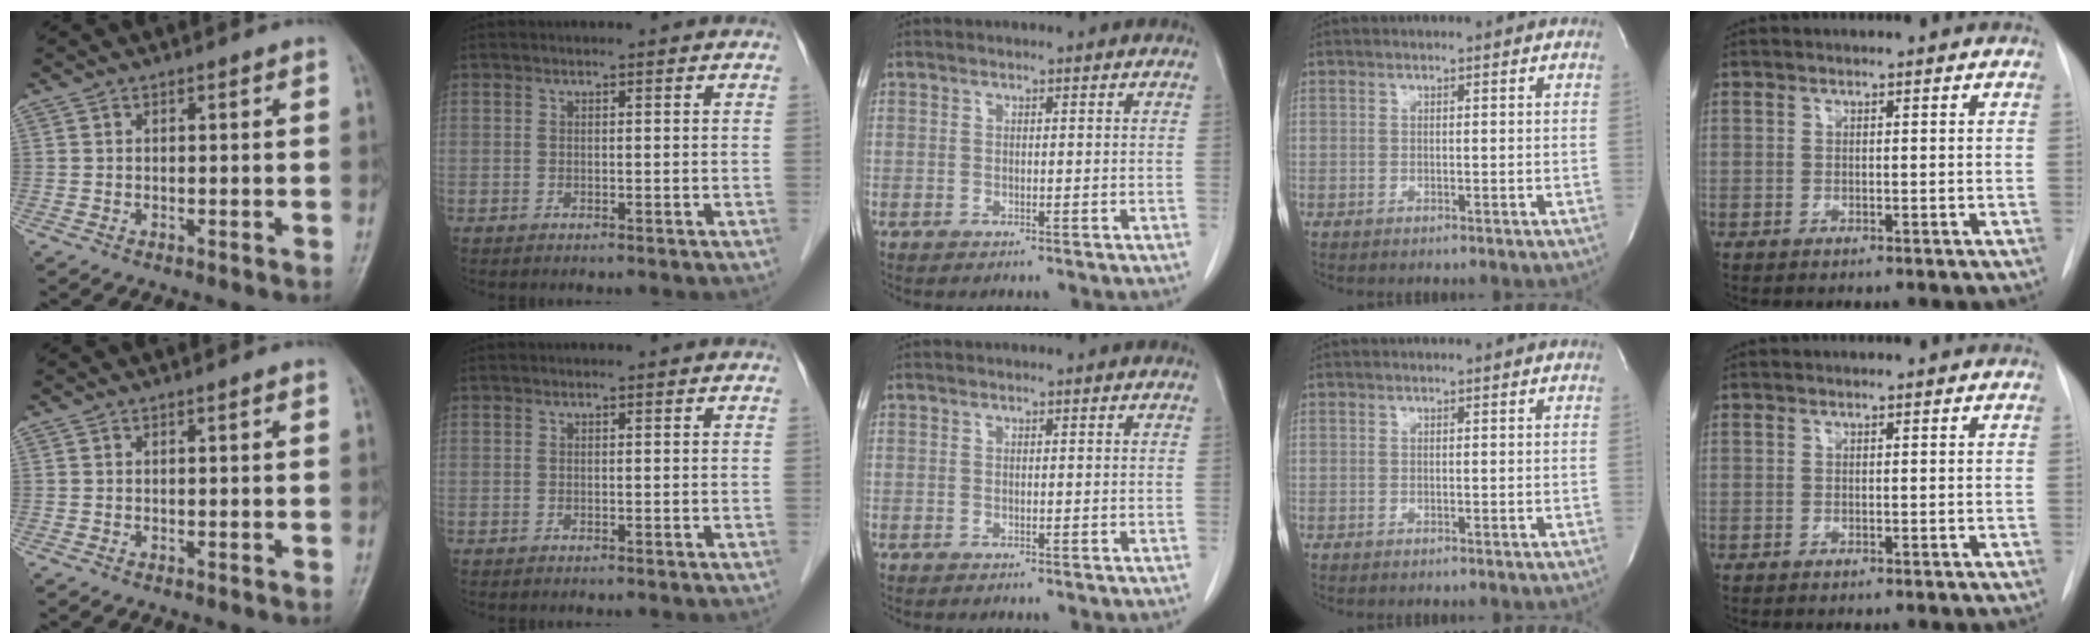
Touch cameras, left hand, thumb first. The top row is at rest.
{}